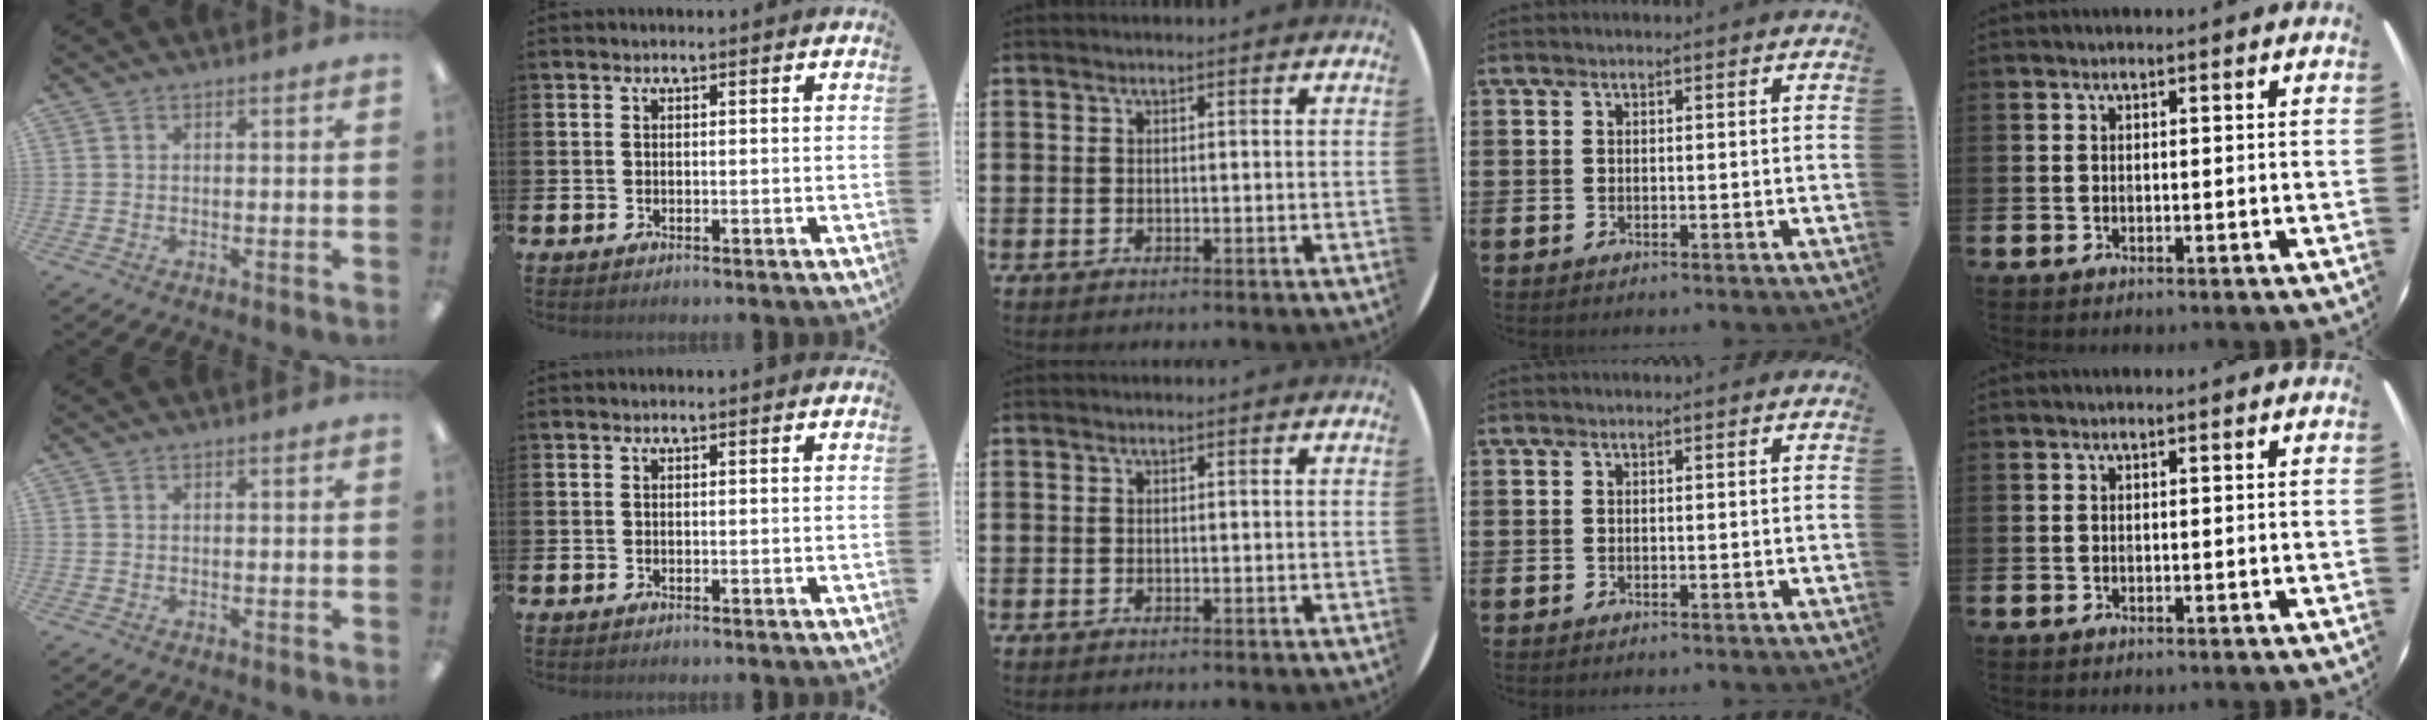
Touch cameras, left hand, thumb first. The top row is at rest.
{}